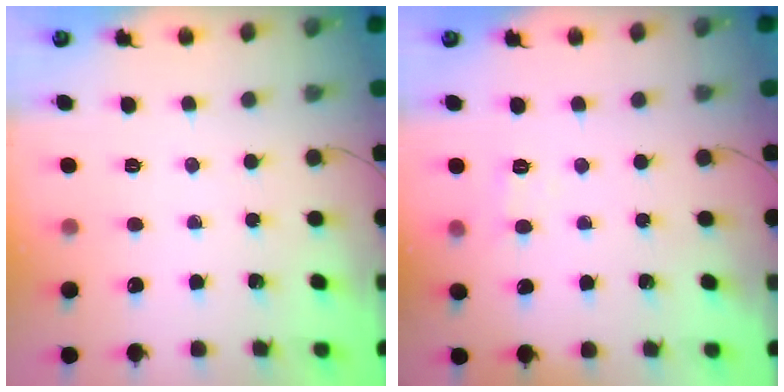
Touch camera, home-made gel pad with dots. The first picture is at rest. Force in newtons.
{"total": 3.9, "press": 3.6, "slide": 1.5}